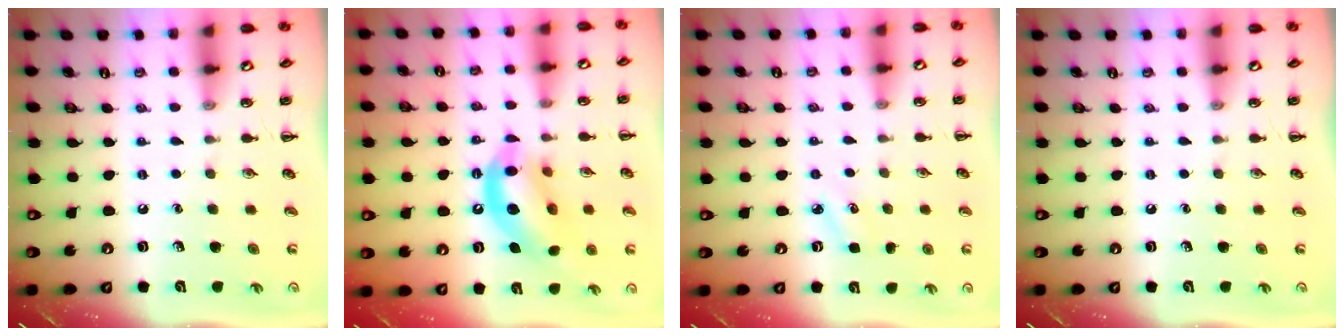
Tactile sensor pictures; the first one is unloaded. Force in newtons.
{"total": 13.8, "press": 13.3, "slide": 3.4}
{"total": 3.8, "press": 3.6, "slide": 1.2}
{"total": 0.0}